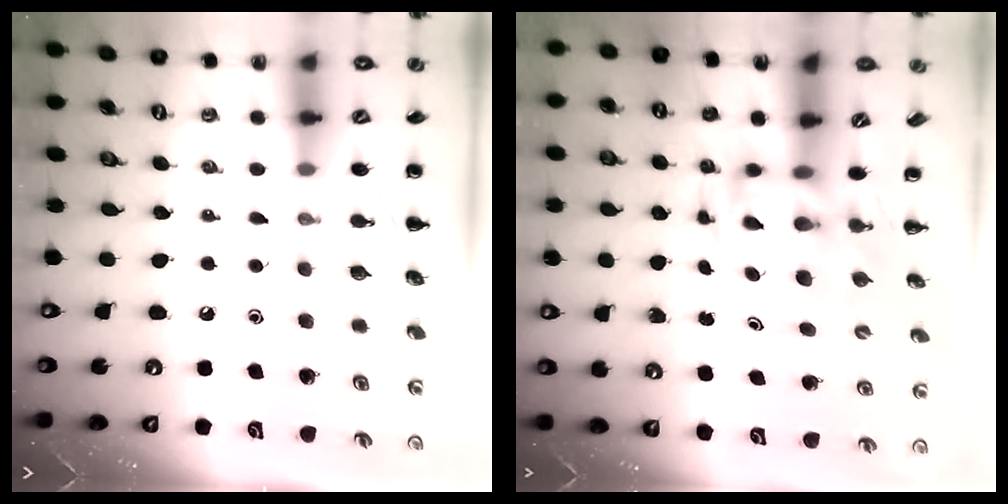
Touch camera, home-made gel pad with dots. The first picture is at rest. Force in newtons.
{"total": 3.5, "press": 3.4, "slide": 0.7}